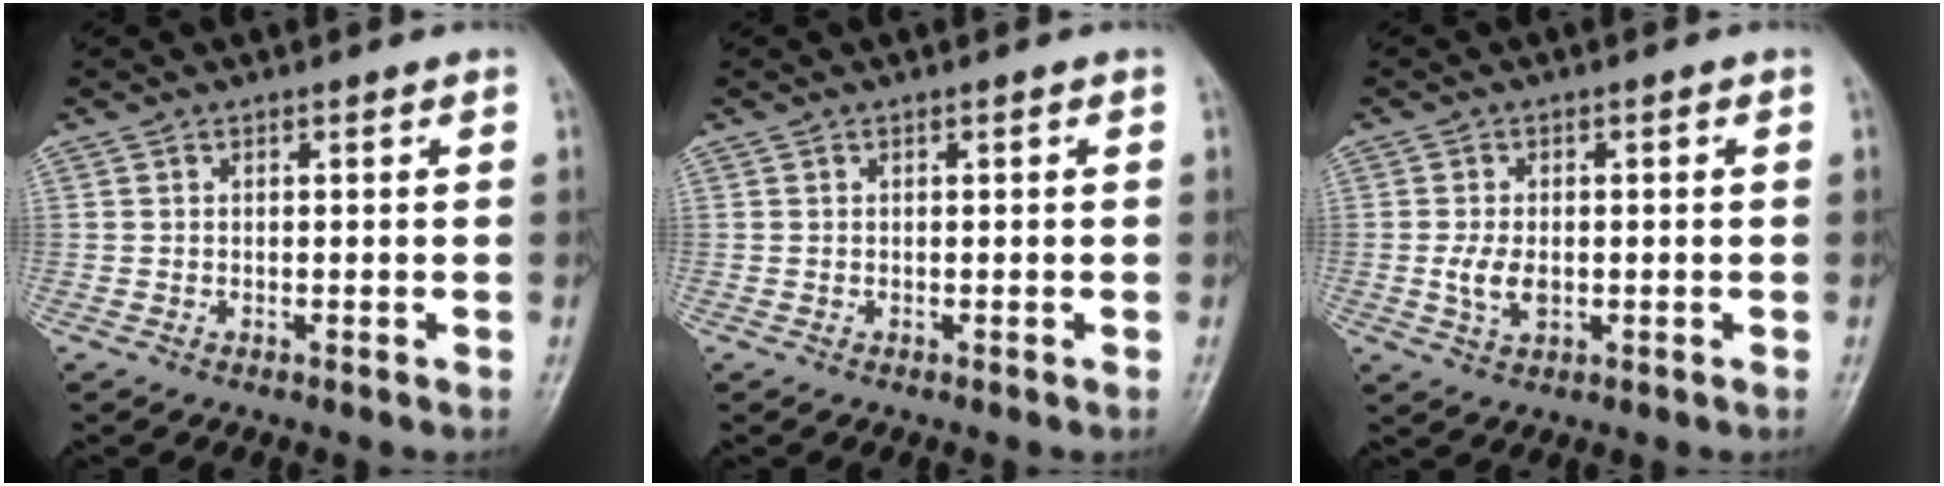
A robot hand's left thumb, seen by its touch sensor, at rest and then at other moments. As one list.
[{"total": 0.0}, {"total": 4.5, "force": [-0.6, 2.7, 3.6], "torque": [-0.072, 0.001, -0.011]}]